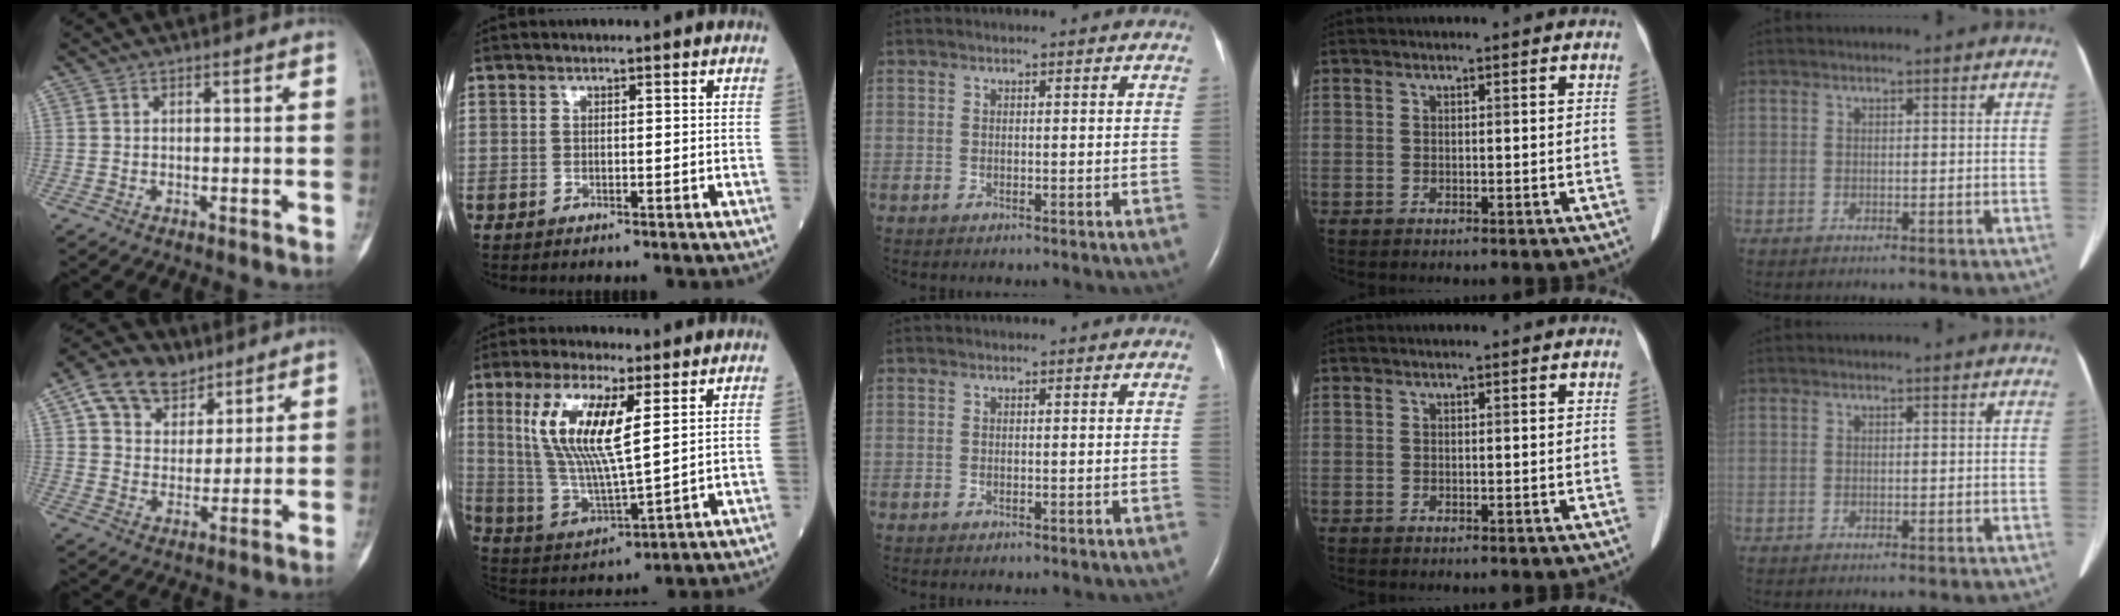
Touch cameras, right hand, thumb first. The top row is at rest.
{"thumb": {"total": 12.3, "force": [7.1, 8.6, 5.3], "torque": [-0.062, -0.014, 0.126]}, "index": {"total": 12.8, "force": [4.4, 2.6, 11.8], "torque": [-0.255, -0.002, 0.089]}}